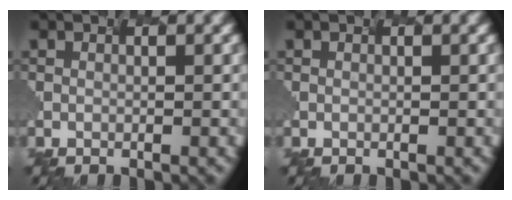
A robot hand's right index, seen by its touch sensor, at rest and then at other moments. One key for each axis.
{"total": 0.0}